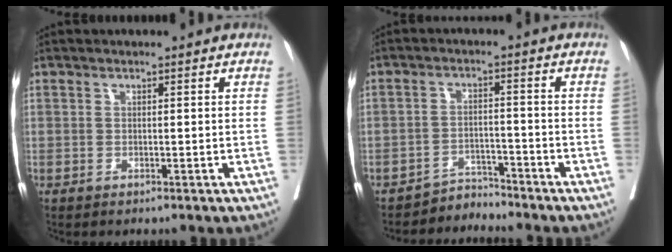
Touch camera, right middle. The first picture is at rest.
{"total": 2.1, "force": [-0.4, -0.6, -1.9], "torque": [0.046, -0.005, -0.004]}